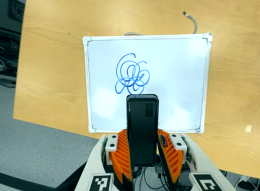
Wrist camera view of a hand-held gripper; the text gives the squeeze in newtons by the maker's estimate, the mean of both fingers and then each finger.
{"total": 4.3, "left": 3.1, "right": 5.5}